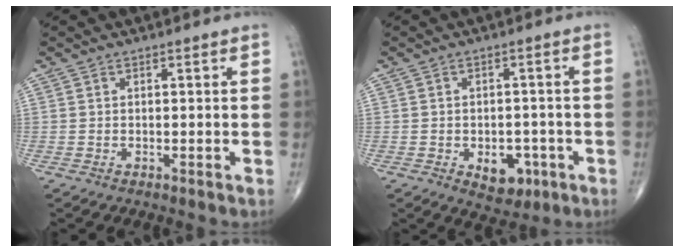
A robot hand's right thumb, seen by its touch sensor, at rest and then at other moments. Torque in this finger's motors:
{"motor_torque": [2.82, 2.18, 0.32, -0.46, 0.05]}